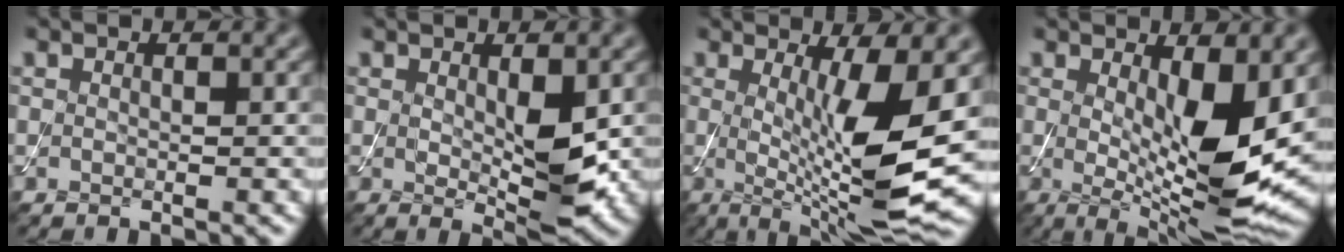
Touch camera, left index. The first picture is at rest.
{"total": 3.9, "force": [0.2, 1.4, 3.6], "torque": [-0.061, -0.009, 0.009]}
{"total": 10.3, "force": [-0.3, 2.3, 10.0], "torque": [-0.155, -0.020, 0.001]}
{"total": 9.0, "force": [0.4, 2.7, 8.6], "torque": [-0.140, -0.027, 0.016]}